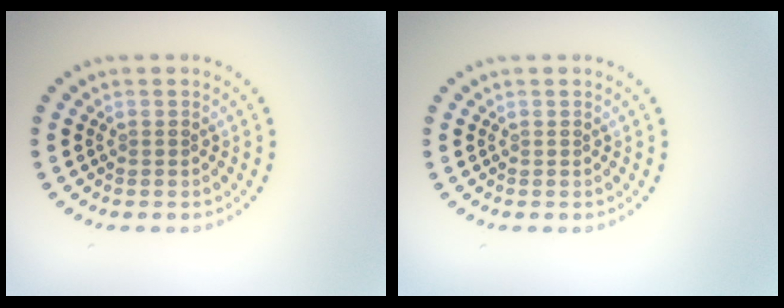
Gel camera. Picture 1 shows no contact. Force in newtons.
{"total": 0.0}